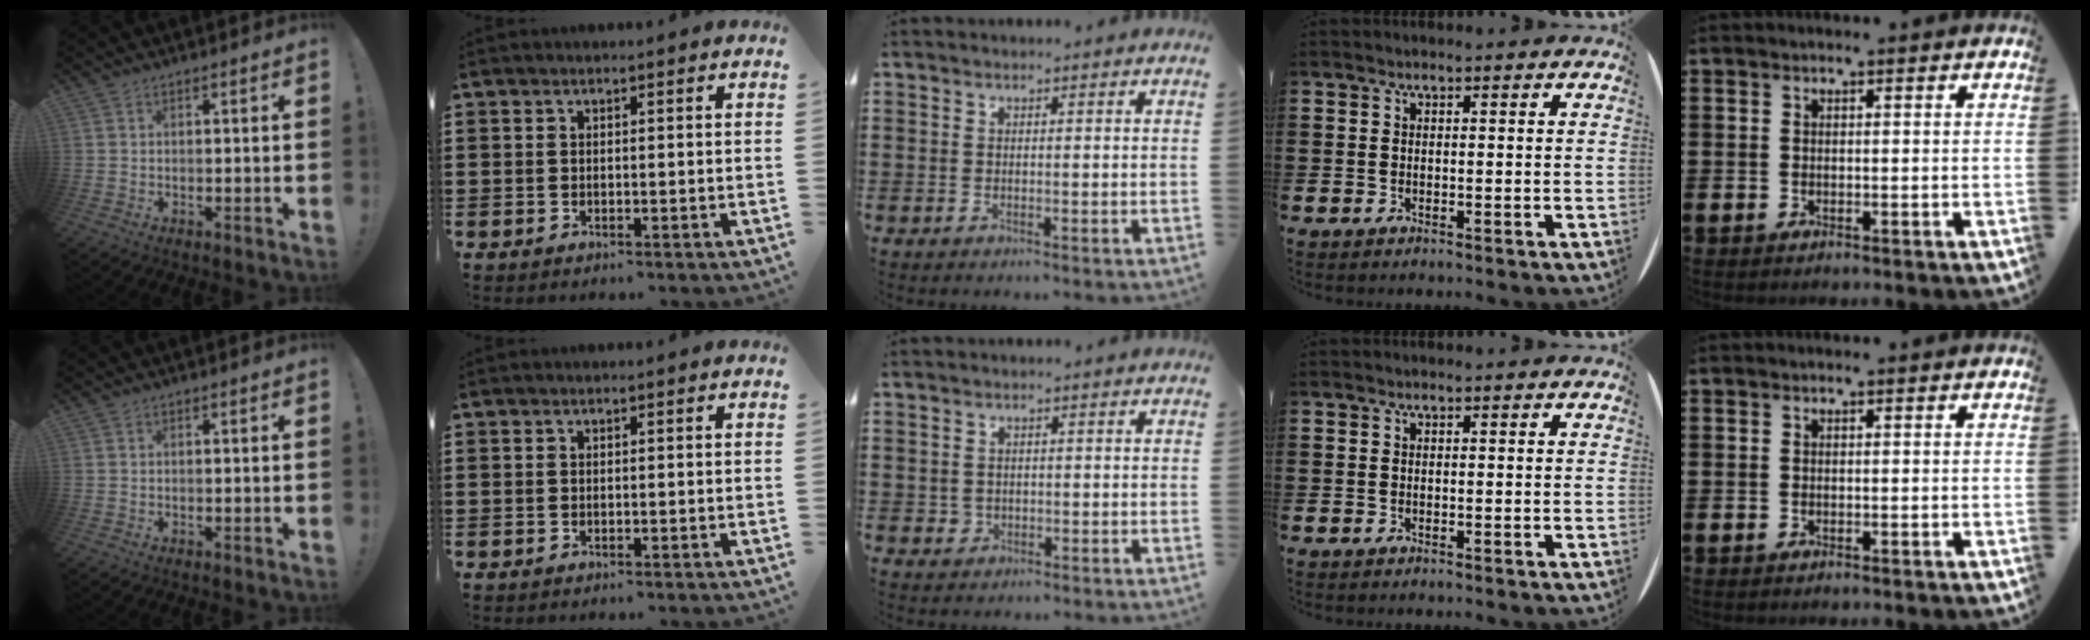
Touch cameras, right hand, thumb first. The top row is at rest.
{"middle": {"total": 1.1, "force": [0.0, 1.0, 0.3], "torque": [-0.008, 0.007, -0.003]}}